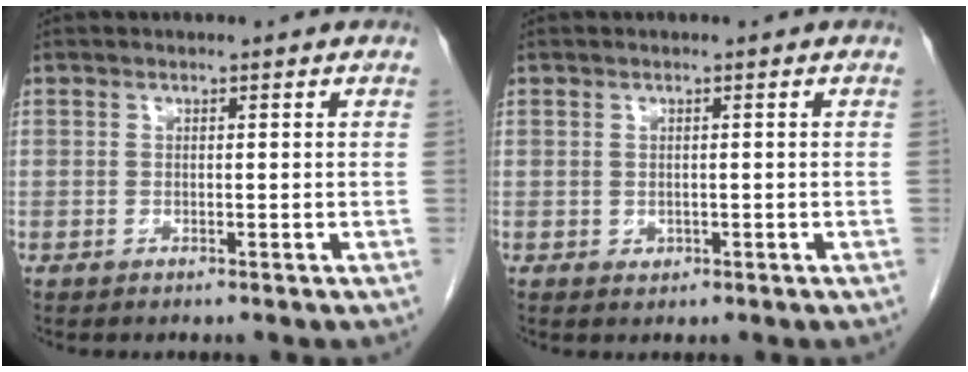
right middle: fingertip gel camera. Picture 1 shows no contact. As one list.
[{"total": 0.6, "force": [-0.1, 0.5, 0.3], "torque": [-0.010, -0.002, 0.002]}]